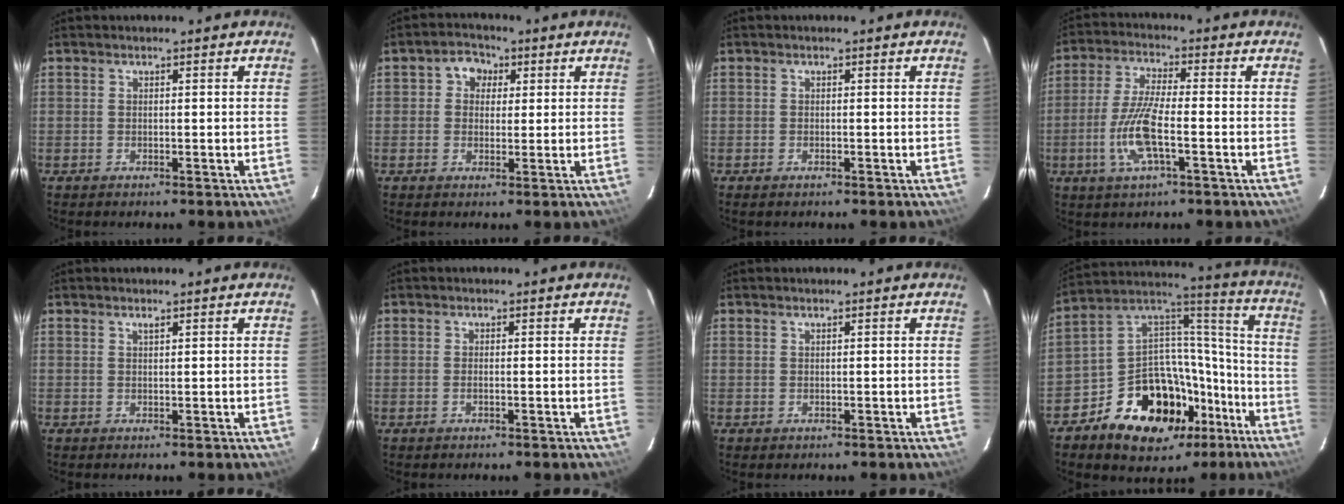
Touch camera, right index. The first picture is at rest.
{"total": 4.4, "force": [1.1, 3.9, 1.6], "torque": [-0.024, 0.017, 0.016]}
{"total": 0.6, "force": [-0.4, 0.3, 0.3], "torque": [-0.006, -0.002, -0.009]}
{"total": 10.2, "force": [-2.9, 2.4, 9.5], "torque": [-0.203, -0.004, -0.059]}
{"total": 0.6, "force": [0.4, 0.1, 0.3], "torque": [-0.004, 0.002, 0.008]}
{"total": 0.7, "force": [-0.2, 0.1, 0.6], "torque": [-0.014, 0.001, -0.004]}
{"total": 0.0}
{"total": 22.2, "force": [-12.9, 14.6, 10.8], "torque": [-0.201, 0.069, -0.175]}